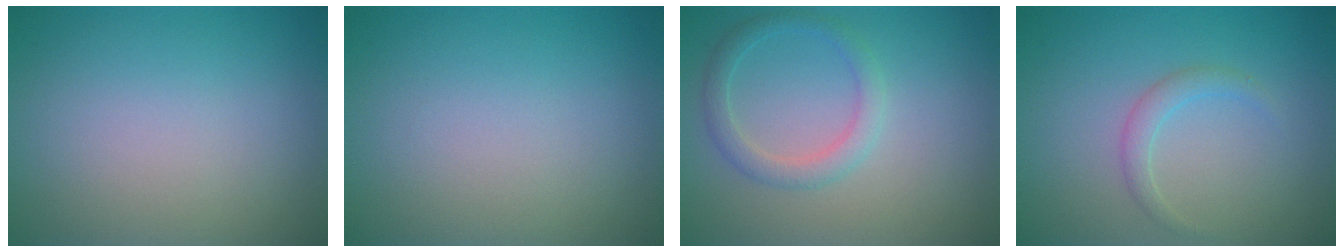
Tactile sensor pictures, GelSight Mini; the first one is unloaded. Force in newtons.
{"total": 0.0}
{"total": 2.2, "press": 2.2, "slide": 0.1}
{"total": 1.4, "press": 1.4, "slide": 0.0}